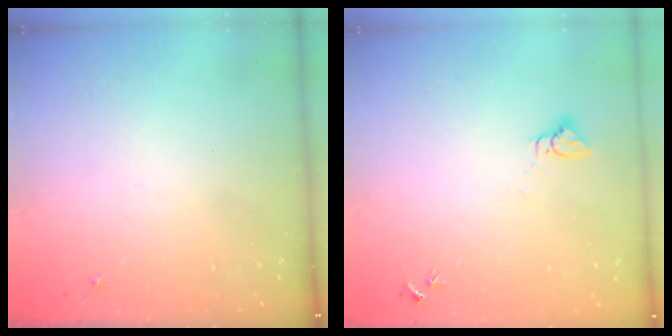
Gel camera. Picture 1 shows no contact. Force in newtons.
{"total": 2.8, "press": 2.8, "slide": 0.1}